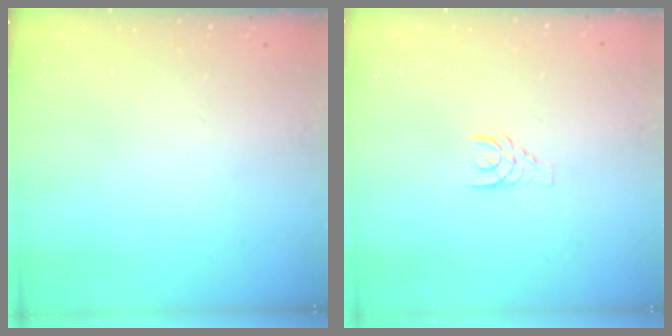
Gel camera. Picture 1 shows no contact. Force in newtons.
{"total": 3.4, "press": 3.4, "slide": 0.4}